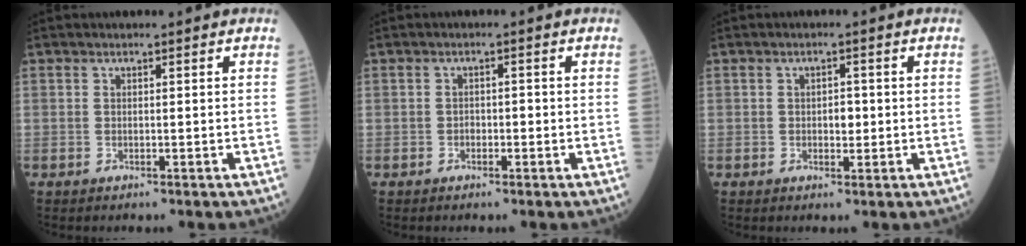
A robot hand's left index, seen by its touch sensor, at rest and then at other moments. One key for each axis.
{"total": 1.3, "fx": -0.7, "fy": 0.8, "fz": 0.7, "tx": -0.006, "ty": 0.000, "tz": -0.014}
{"total": 2.0, "fx": -0.4, "fy": 1.1, "fz": 1.6, "tx": -0.021, "ty": -0.002, "tz": -0.006}